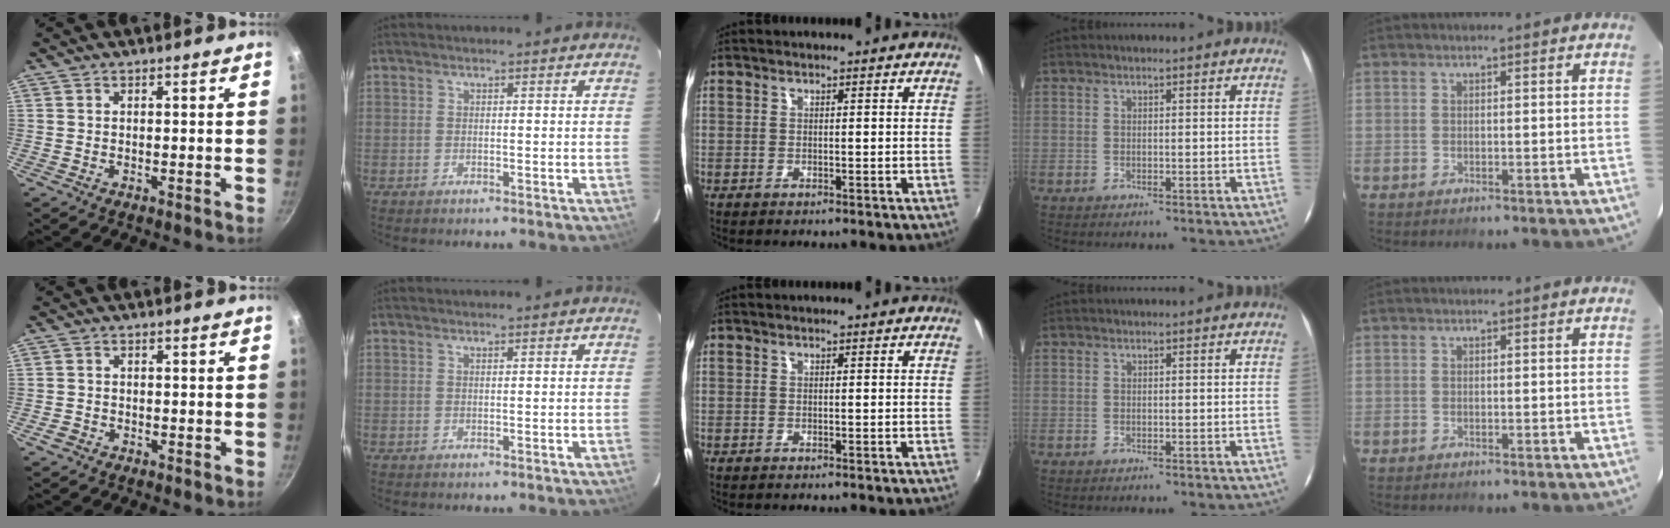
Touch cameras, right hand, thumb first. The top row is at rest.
{"thumb": {"total": 1.9, "force": [-1.0, 1.4, 0.7], "torque": [-0.013, 0.008, -0.018]}}